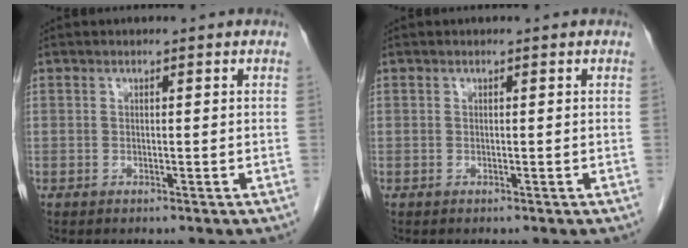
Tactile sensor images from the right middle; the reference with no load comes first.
{"total": 0.0}